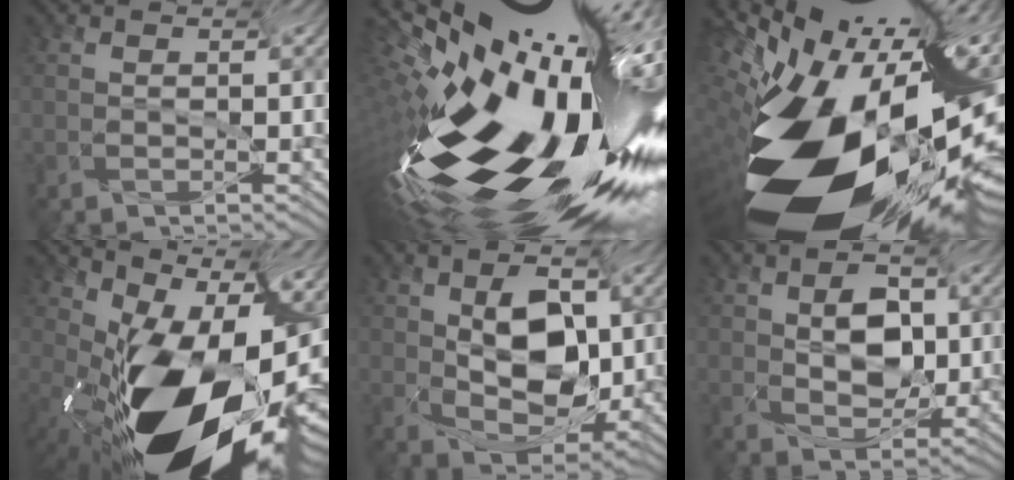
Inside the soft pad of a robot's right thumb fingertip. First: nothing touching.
{"total": 18.1, "force": [-6.2, 7.1, 15.4], "torque": [-0.283, -0.010, -0.099]}
{"total": 18.0, "force": [-9.6, 7.2, 13.4], "torque": [-0.214, -0.052, -0.143]}
{"total": 16.9, "force": [-8.3, 7.8, 12.5], "torque": [-0.193, -0.033, -0.117]}
{"total": 10.1, "force": [-3.5, 5.9, 7.4], "torque": [-0.142, -0.002, -0.045]}
{"total": 6.0, "force": [-2.6, 3.6, 4.1], "torque": [-0.095, 0.007, -0.038]}